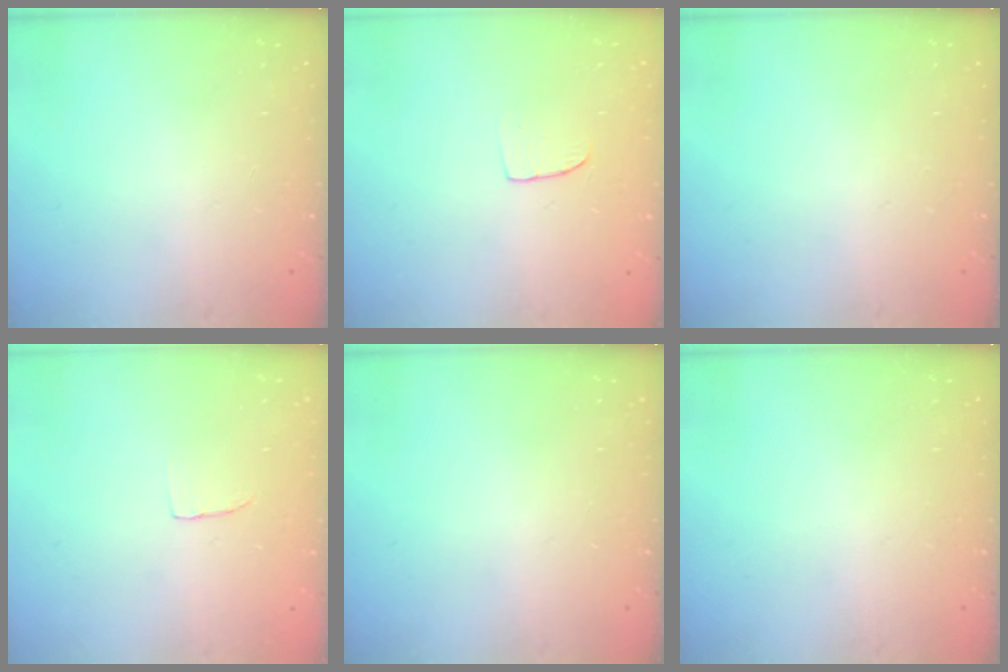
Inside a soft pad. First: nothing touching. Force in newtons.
{"total": 5.5, "press": 5.5, "slide": 0.3}
{"total": 0.0}
{"total": 2.7, "press": 2.7, "slide": 0.2}
{"total": 0.0}
{"total": 0.0}